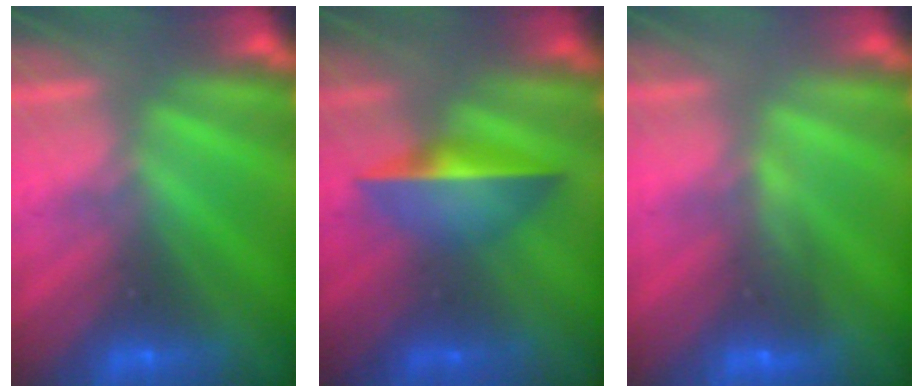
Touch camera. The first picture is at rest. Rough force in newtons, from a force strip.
{"total": 1.7}
{"total": 4.6}